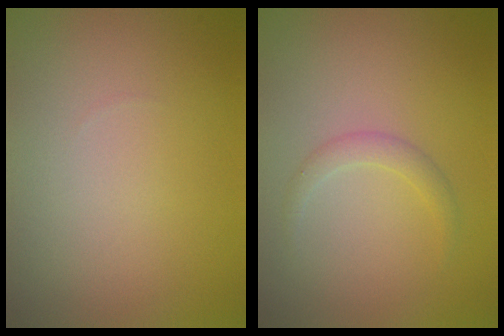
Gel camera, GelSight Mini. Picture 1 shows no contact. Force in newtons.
{"total": 0.9, "press": 0.9, "slide": 0.0}